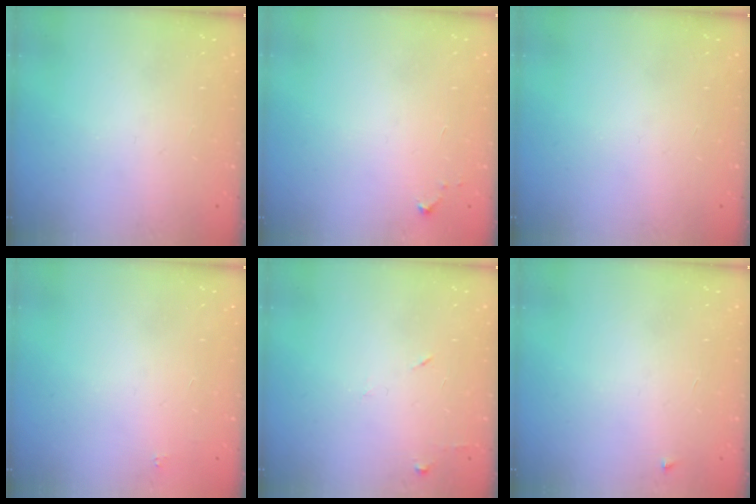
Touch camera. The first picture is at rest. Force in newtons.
{"total": 2.6, "press": 2.6, "slide": 0.4}
{"total": 0.0}
{"total": 1.8, "press": 1.7, "slide": 0.1}
{"total": 6.3, "press": 6.2, "slide": 0.7}
{"total": 2.5, "press": 2.4, "slide": 0.4}